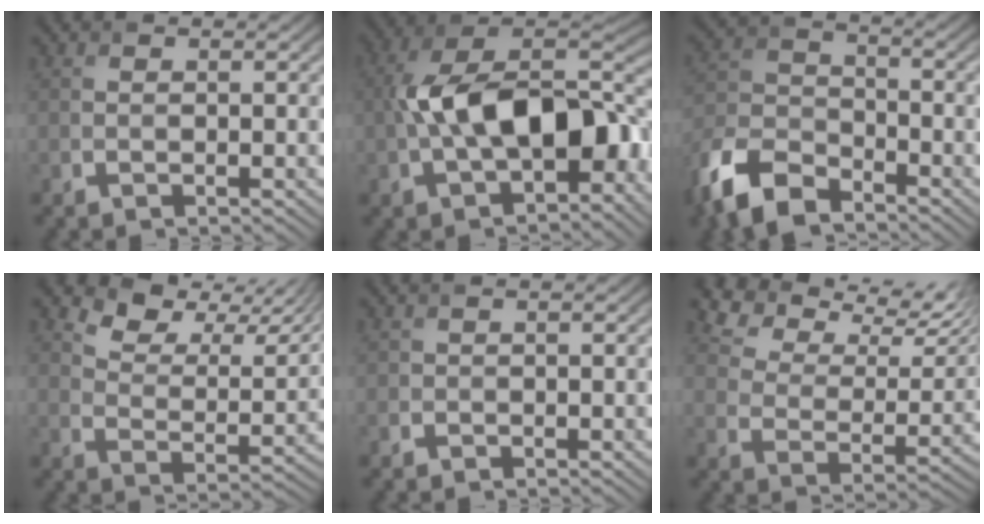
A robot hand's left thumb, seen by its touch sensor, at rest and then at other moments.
{"total": 13.8, "force": [-1.8, 7.4, 11.5], "torque": [-0.191, 0.010, -0.041]}
{"total": 10.1, "force": [-7.6, 4.3, 5.1], "torque": [-0.110, -0.011, -0.170]}
{"total": 8.2, "force": [6.1, 3.5, 4.2], "torque": [-0.076, -0.001, 0.104]}
{"total": 0.6, "force": [-0.3, 0.2, -0.5], "torque": [0.013, -0.003, -0.008]}
{"total": 11.2, "force": [8.9, 4.2, 5.4], "torque": [-0.123, 0.009, 0.140]}